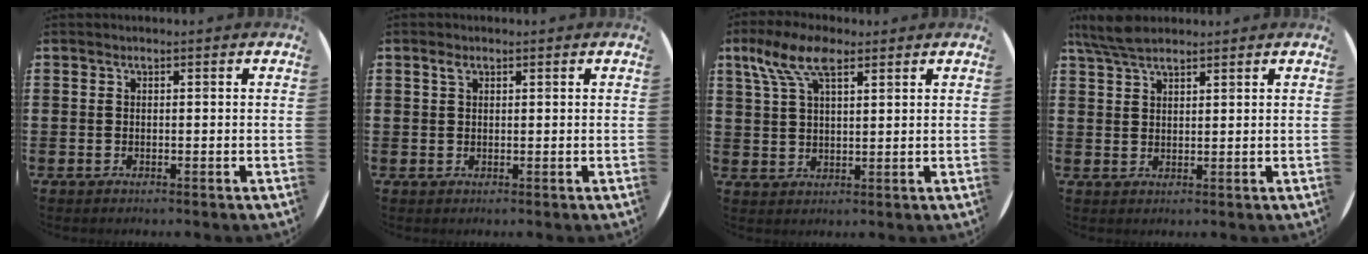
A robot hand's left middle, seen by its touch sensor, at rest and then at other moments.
{"total": 1.2, "force": [0.7, 0.7, 0.6], "torque": [-0.007, 0.002, 0.011]}
{"total": 7.5, "force": [4.6, 3.2, 5.0], "torque": [-0.111, 0.005, 0.083]}
{"total": 4.6, "force": [3.8, 1.2, 2.2], "torque": [-0.051, 0.001, 0.070]}